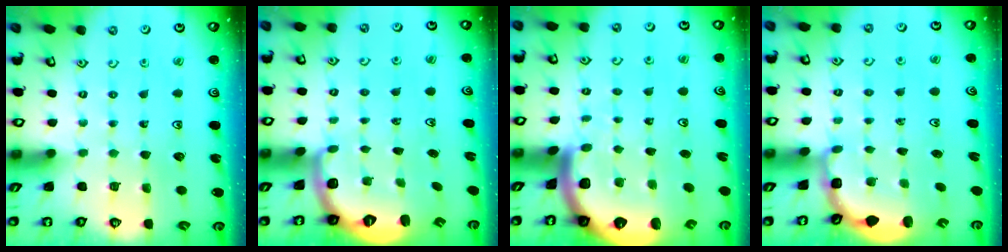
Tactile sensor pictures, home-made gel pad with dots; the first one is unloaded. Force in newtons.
{"total": 2.7, "press": 1.7, "slide": 2.1}
{"total": 5.2, "press": 5.2, "slide": 0.6}
{"total": 2.8, "press": 2.5, "slide": 1.4}